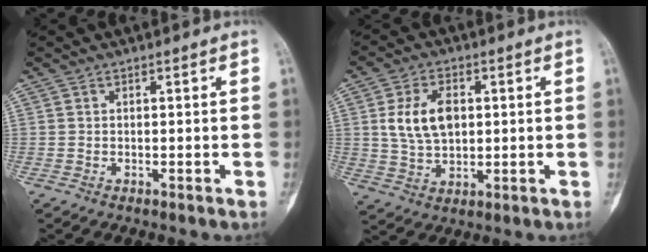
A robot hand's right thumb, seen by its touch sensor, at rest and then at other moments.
{"total": 9.5, "force": [1.7, 6.1, 7.1], "torque": [-0.123, -0.001, 0.038]}